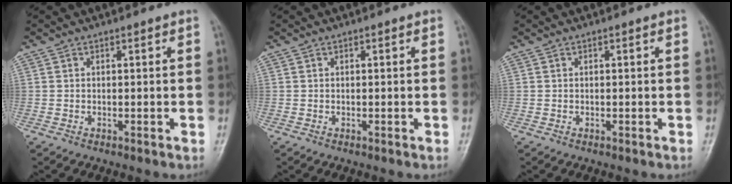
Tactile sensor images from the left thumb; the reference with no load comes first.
{"total": 0.0}
{"total": 0.0}